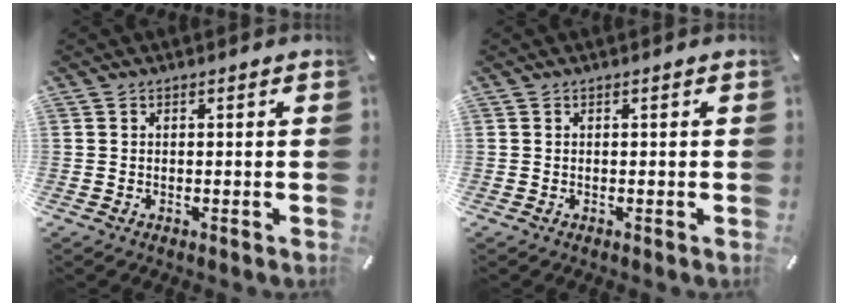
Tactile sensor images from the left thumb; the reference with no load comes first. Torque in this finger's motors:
{"motor_torque": [-0.01, 0.01, -0.01, -0.01, 0.00]}